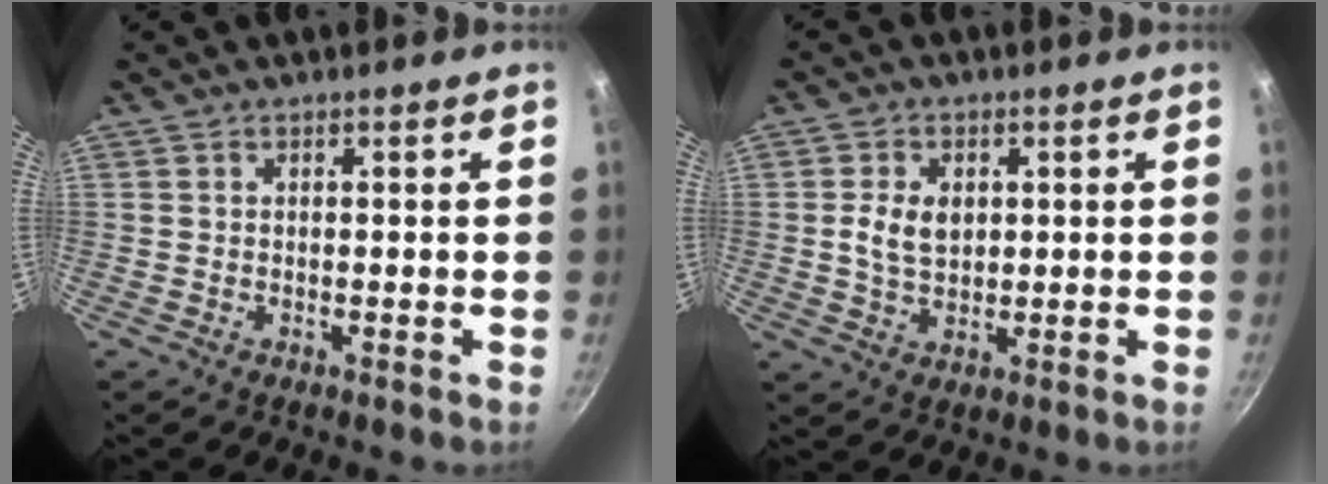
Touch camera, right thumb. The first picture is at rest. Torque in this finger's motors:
{"motor_torque": [0.27, 0.30, 0.10, -0.16, 0.06]}